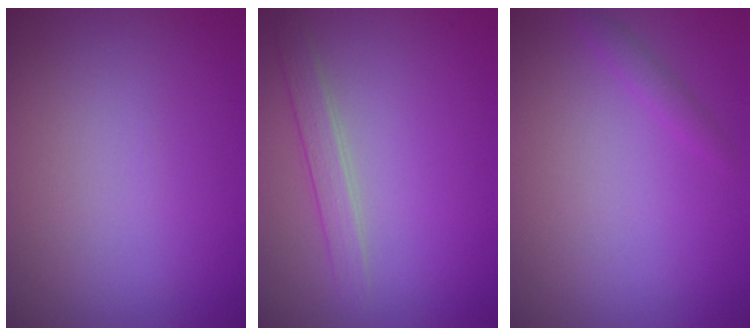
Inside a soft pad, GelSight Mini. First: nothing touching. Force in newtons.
{"total": 1.8, "press": 1.8, "slide": 0.1}
{"total": 0.9, "press": 0.9, "slide": 0.0}